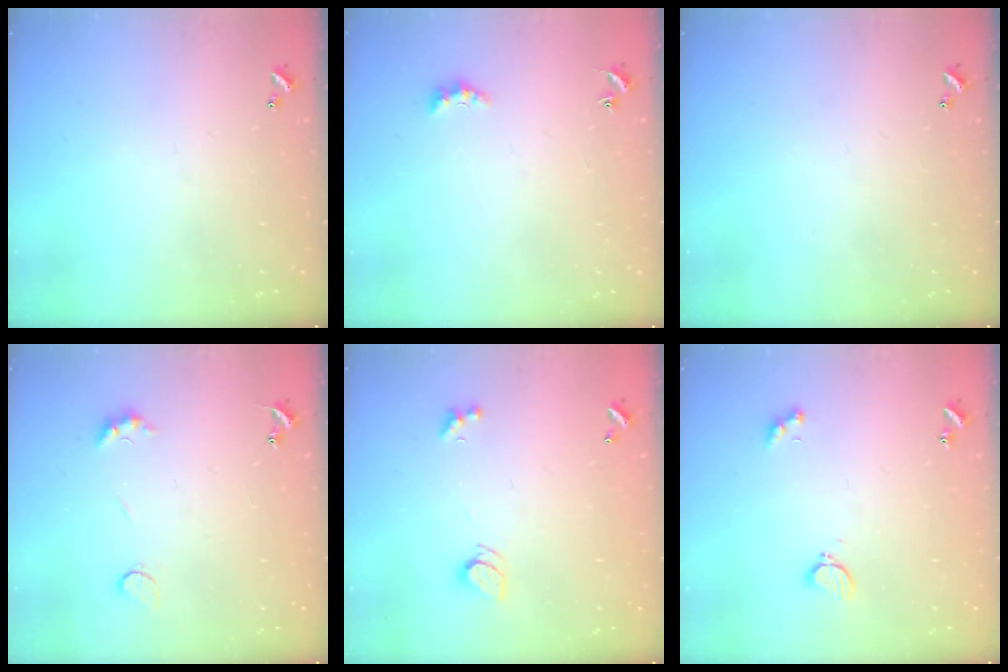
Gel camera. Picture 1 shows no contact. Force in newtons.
{"total": 2.7, "press": 2.7, "slide": 0.6}
{"total": 0.0}
{"total": 4.2, "press": 4.2, "slide": 0.7}
{"total": 2.5, "press": 2.5, "slide": 0.6}
{"total": 2.8, "press": 2.8, "slide": 0.6}